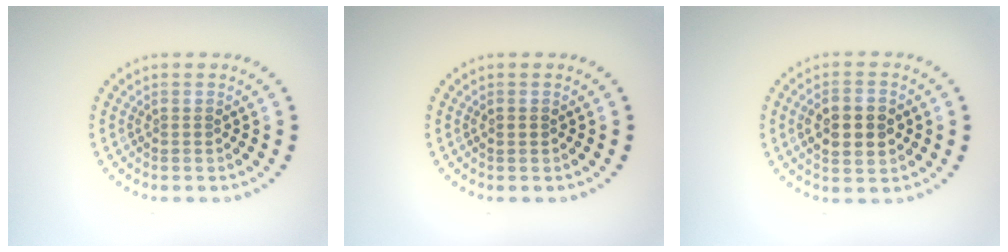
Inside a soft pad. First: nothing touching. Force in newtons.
{"total": 0.7, "press": 0.7, "slide": 0.1}
{"total": 5.1, "press": 5.1, "slide": 0.2}